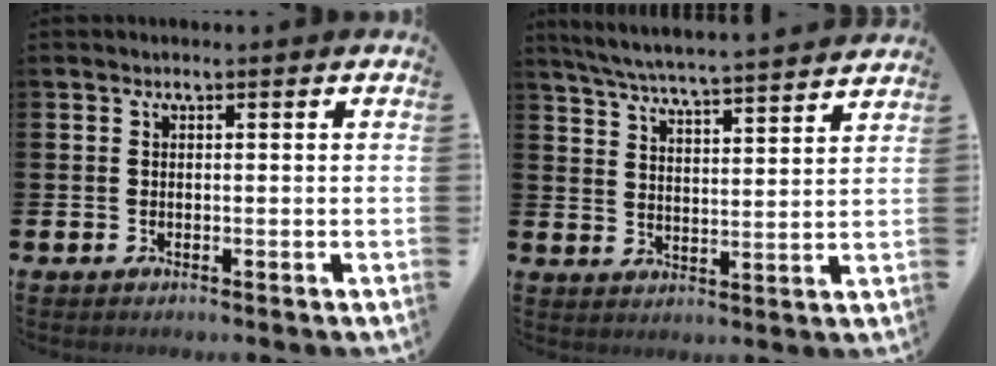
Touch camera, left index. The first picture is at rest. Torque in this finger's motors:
{"motor_torque": [0.46, -0.69, 0.22, 0.08]}